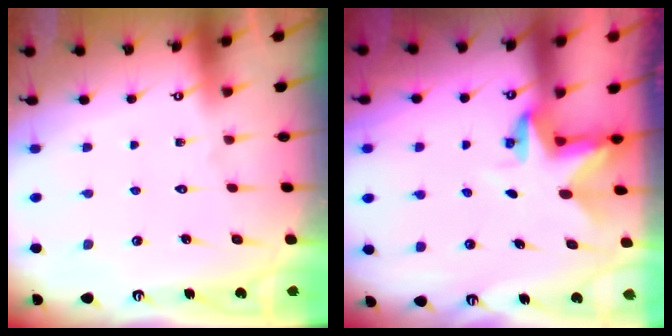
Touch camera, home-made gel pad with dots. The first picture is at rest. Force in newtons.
{"total": 3.0, "press": 3.0, "slide": 0.2}